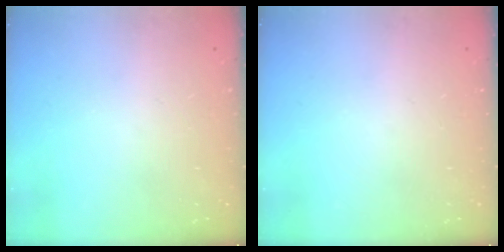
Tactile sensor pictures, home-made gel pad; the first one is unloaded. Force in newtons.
{"total": 0.0}